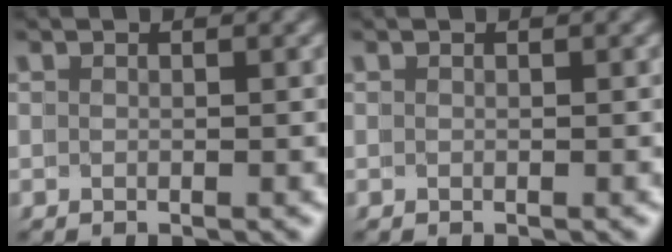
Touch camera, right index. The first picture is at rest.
{"total": 0.0}